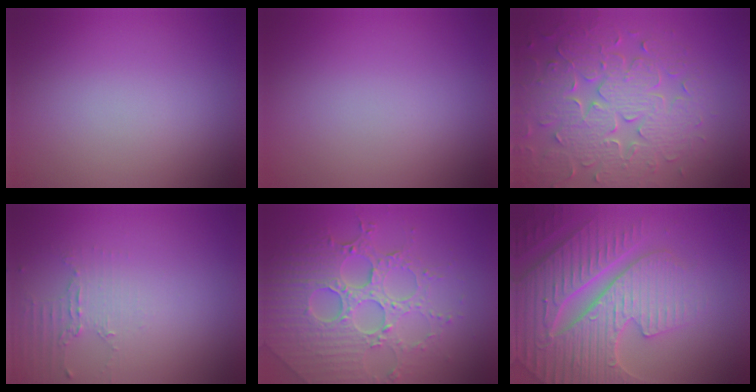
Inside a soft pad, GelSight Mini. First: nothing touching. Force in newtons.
{"total": 0.0}
{"total": 8.1, "press": 6.2, "slide": 5.1}
{"total": 2.1, "press": 1.5, "slide": 1.4}
{"total": 8.0, "press": 5.9, "slide": 5.5}
{"total": 7.6, "press": 7.4, "slide": 1.8}